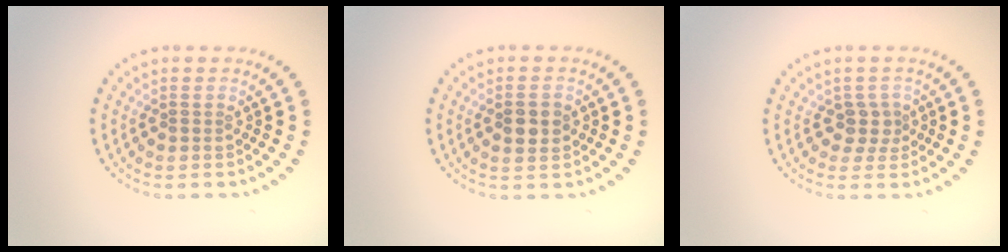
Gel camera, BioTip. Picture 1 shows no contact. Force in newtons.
{"total": 2.8, "press": 2.8, "slide": 0.2}
{"total": 1.9, "press": 1.5, "slide": 1.1}